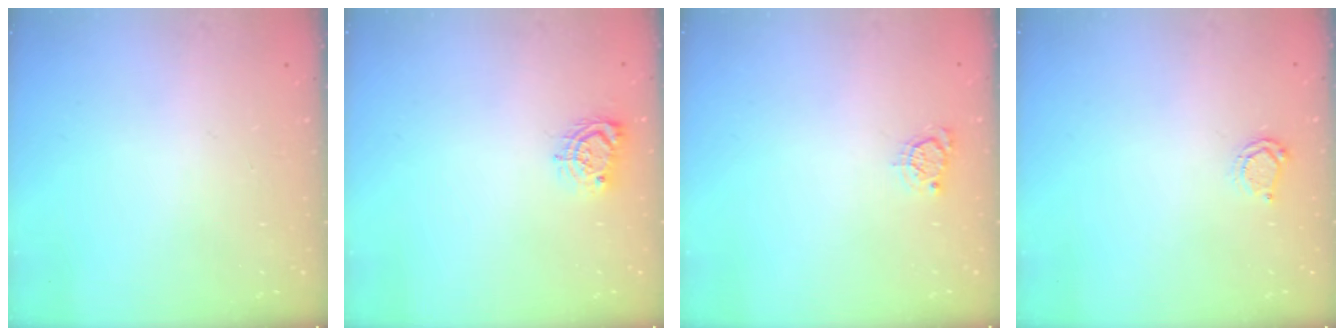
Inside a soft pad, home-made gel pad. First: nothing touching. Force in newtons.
{"total": 6.9, "press": 6.9, "slide": 0.2}
{"total": 3.3, "press": 3.3, "slide": 0.4}
{"total": 4.7, "press": 4.6, "slide": 0.6}